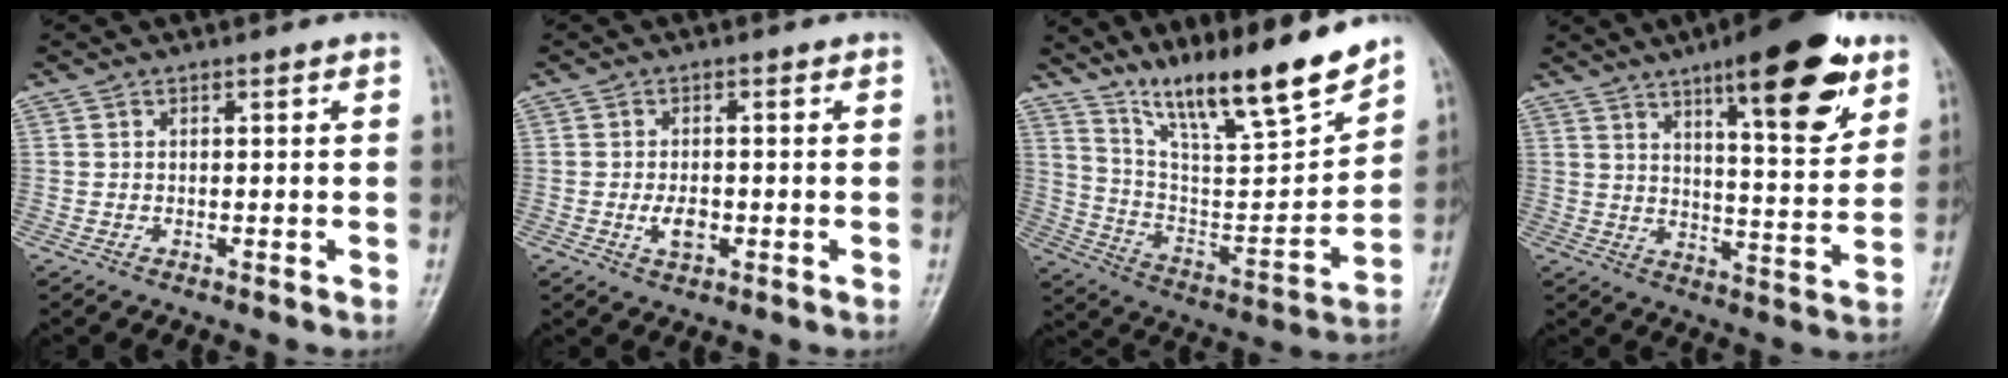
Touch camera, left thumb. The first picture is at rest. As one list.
[{"total": 3.8, "force": [-1.0, 2.3, 2.8], "torque": [-0.043, -0.001, -0.017]}, {"total": 18.9, "force": [15.0, 2.5, 11.3], "torque": [-0.154, -0.086, 0.268]}, {"total": 18.2, "force": [10.4, 5.3, 14.0], "torque": [-0.168, -0.050, 0.154]}]